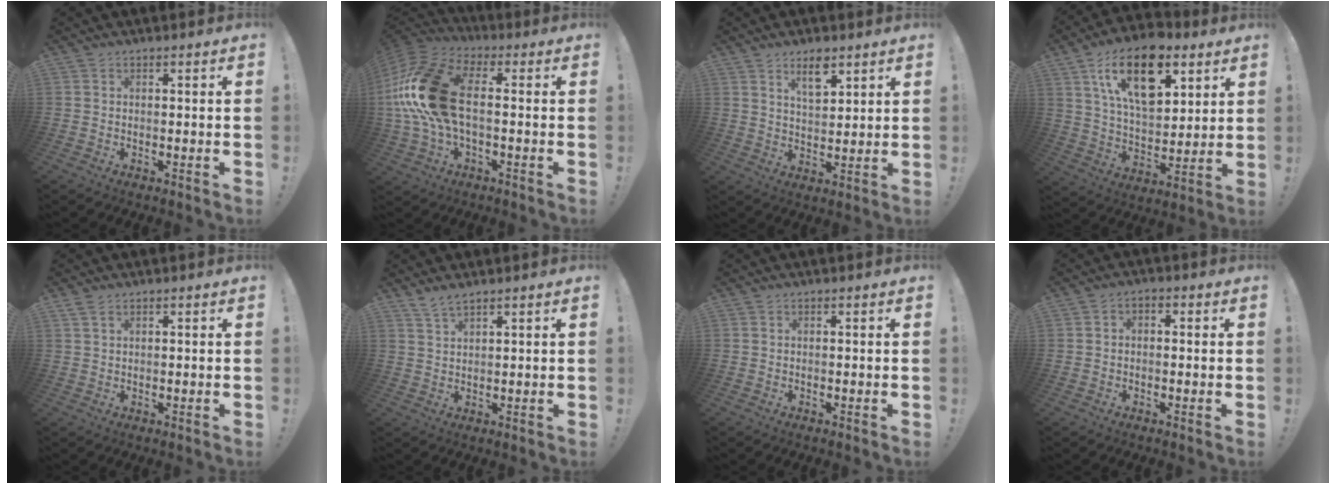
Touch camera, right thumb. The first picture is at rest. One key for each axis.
{"total": 21.2, "fx": 0.1, "fy": 11.7, "fz": 17.7, "tx": -0.350, "ty": 0.027, "tz": 0.013}
{"total": 7.4, "fx": 4.9, "fy": 3.1, "fz": 4.6, "tx": -0.066, "ty": -0.025, "tz": 0.083}
{"total": 19.8, "fx": 10.0, "fy": 10.8, "fz": 13.1, "tx": -0.217, "ty": -0.032, "tz": 0.177}
{"total": 2.1, "fx": 1.4, "fy": 0.9, "fz": 1.3, "tx": -0.022, "ty": -0.003, "tz": 0.025}
{"total": 3.5, "fx": 3.0, "fy": 0.5, "fz": 1.8, "tx": -0.035, "ty": -0.019, "tz": 0.054}
{"total": 0.0}
{"total": 2.1, "fx": -1.4, "fy": 1.1, "fz": 1.1, "tx": -0.022, "ty": 0.013, "tz": -0.025}